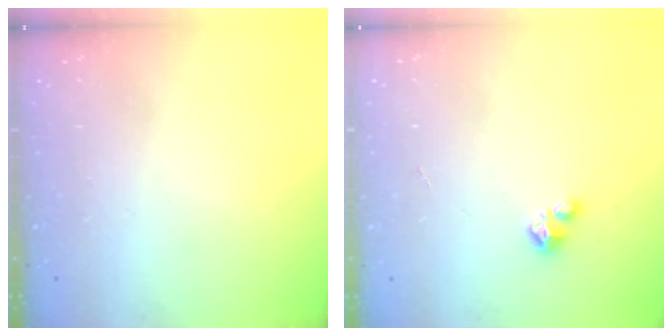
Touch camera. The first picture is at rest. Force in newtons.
{"total": 1.5, "press": 1.5, "slide": 0.2}